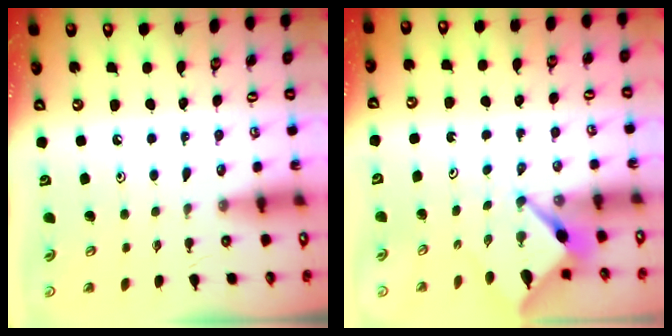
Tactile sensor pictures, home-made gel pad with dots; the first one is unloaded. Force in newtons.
{"total": 3.5, "press": 3.5, "slide": 0.1}